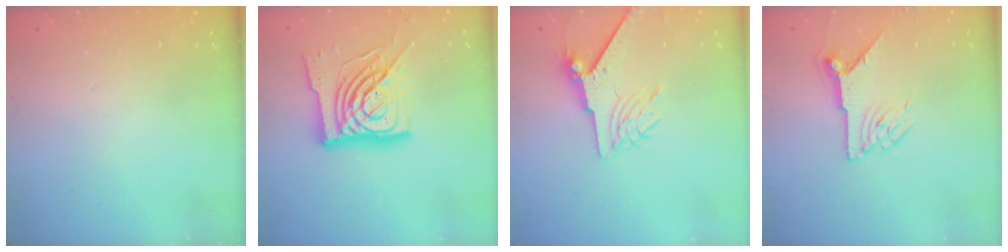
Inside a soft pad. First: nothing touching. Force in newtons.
{"total": 18.2, "press": 18.1, "slide": 1.9}
{"total": 7.3, "press": 7.2, "slide": 1.1}
{"total": 8.0, "press": 8.0, "slide": 0.5}